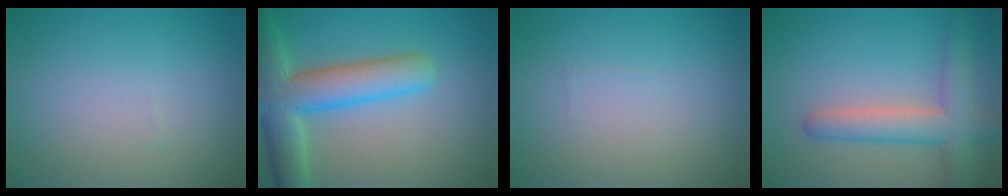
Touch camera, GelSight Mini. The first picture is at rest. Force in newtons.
{"total": 8.1, "press": 8.0, "slide": 0.7}
{"total": 0.0}
{"total": 4.9, "press": 4.9, "slide": 0.3}